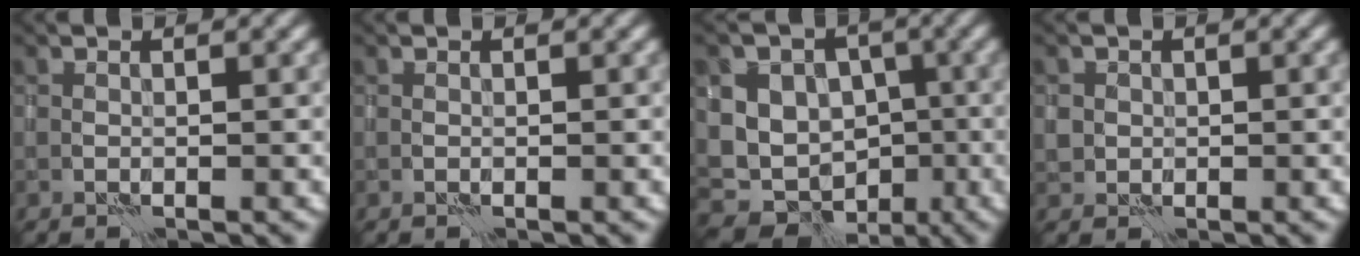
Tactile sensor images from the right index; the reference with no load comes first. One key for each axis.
{"total": 0.0}
{"total": 12.4, "fx": -1.9, "fy": 11.1, "fz": 5.2, "tx": -0.067, "ty": 0.015, "tz": -0.050}
{"total": 1.6, "fx": 0.2, "fy": 1.5, "fz": 0.0, "tx": 0.005, "ty": -0.003, "tz": 0.004}